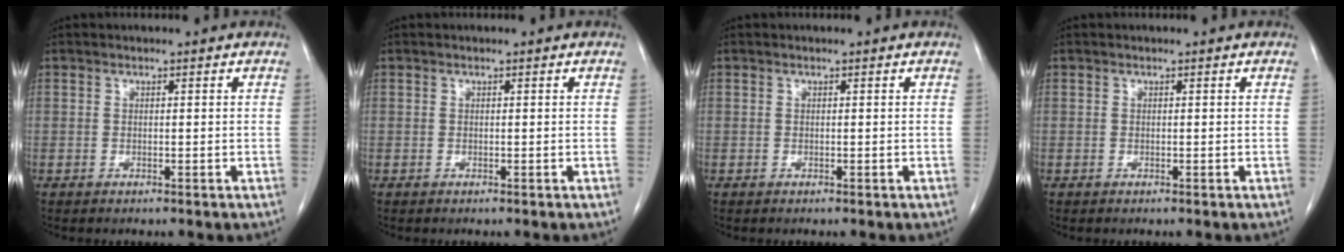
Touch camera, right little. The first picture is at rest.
{"total": 0.0}
{"total": 0.0}
{"total": 0.0}